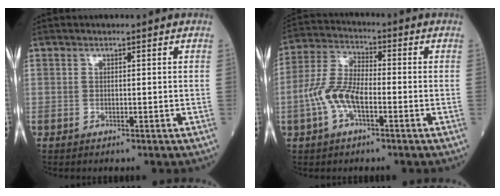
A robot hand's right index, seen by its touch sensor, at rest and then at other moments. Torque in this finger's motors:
{"motor_torque": [0.73, -0.61, 0.22, 0.15]}